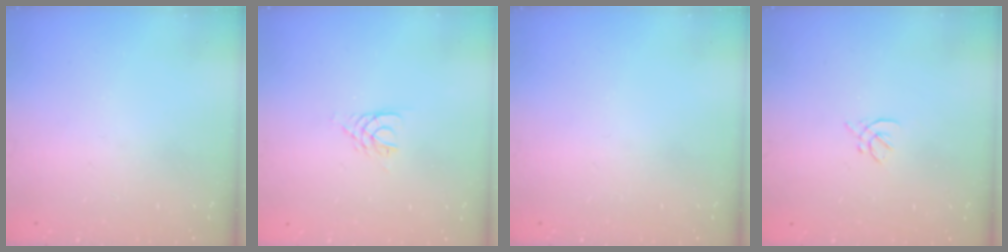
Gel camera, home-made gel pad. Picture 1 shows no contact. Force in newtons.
{"total": 3.0, "press": 2.9, "slide": 0.4}
{"total": 0.0}
{"total": 2.1, "press": 2.0, "slide": 0.7}